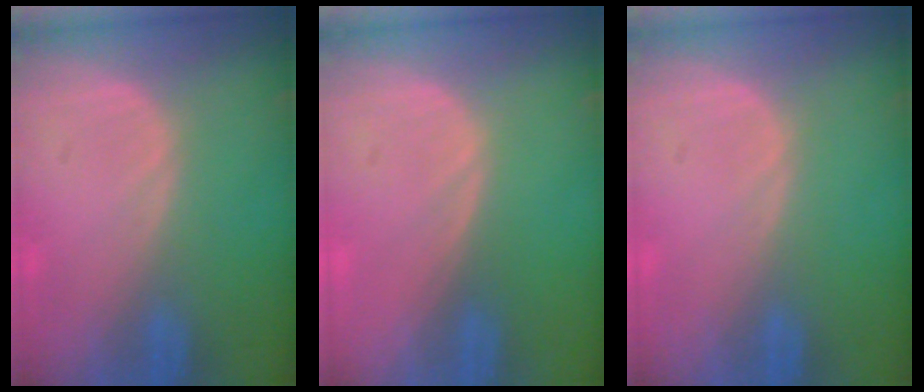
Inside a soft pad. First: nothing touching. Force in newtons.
{"total": 0.0}
{"total": 0.0}